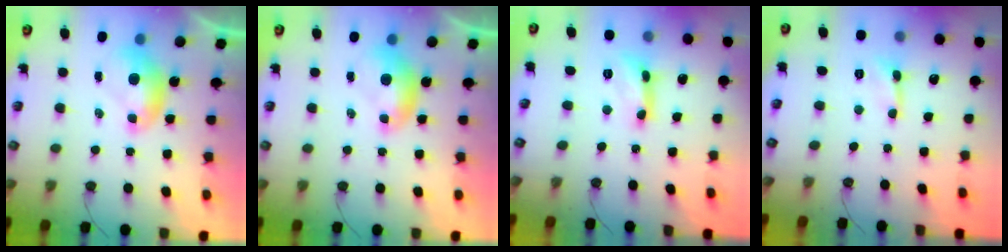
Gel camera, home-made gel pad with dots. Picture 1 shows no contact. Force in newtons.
{"total": 0.0}
{"total": 4.1, "press": 4.0, "slide": 0.2}
{"total": 0.9, "press": 0.8, "slide": 0.4}